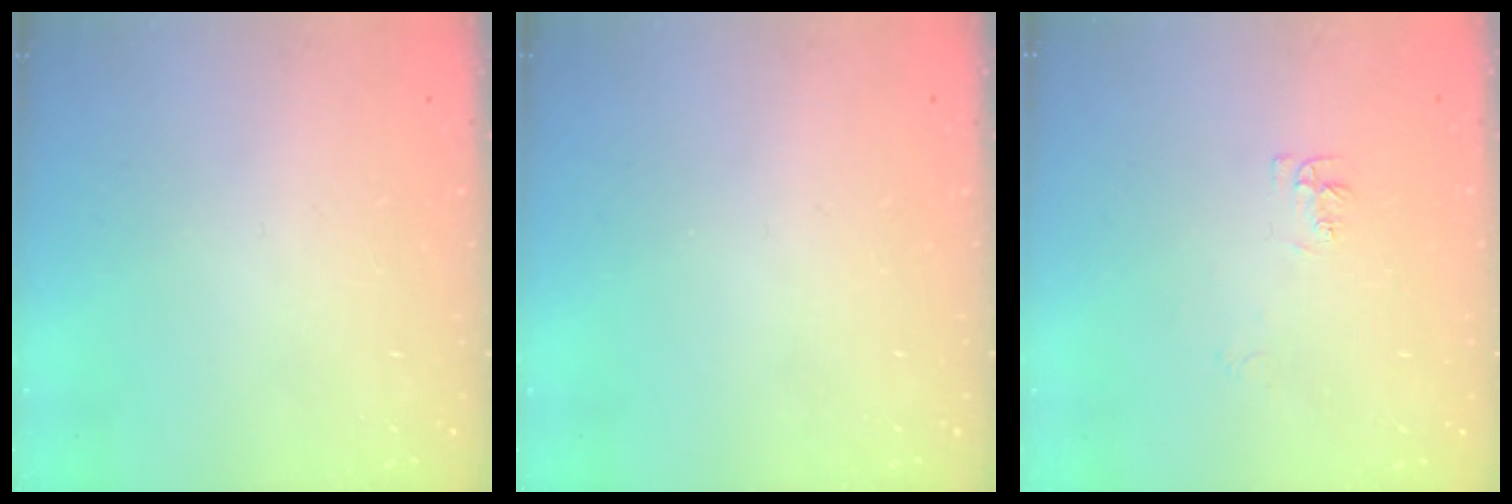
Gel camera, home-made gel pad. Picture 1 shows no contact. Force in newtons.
{"total": 0.0}
{"total": 5.5, "press": 5.4, "slide": 0.9}